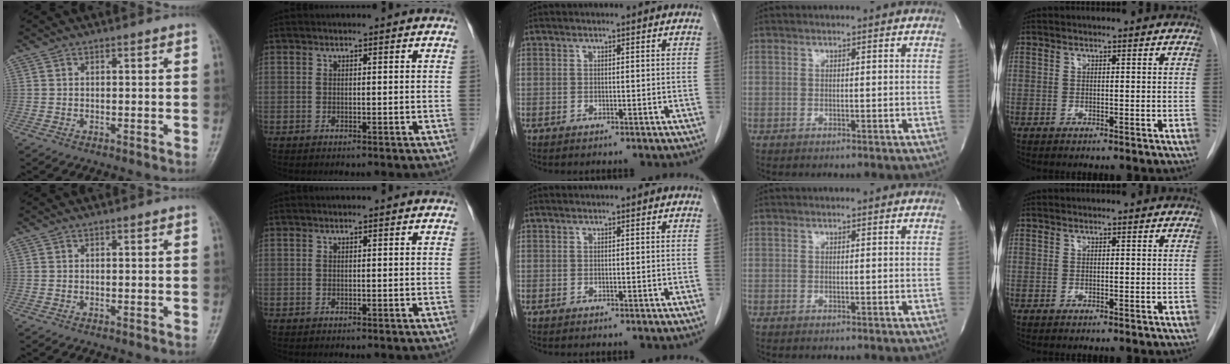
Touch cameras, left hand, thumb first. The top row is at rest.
{}